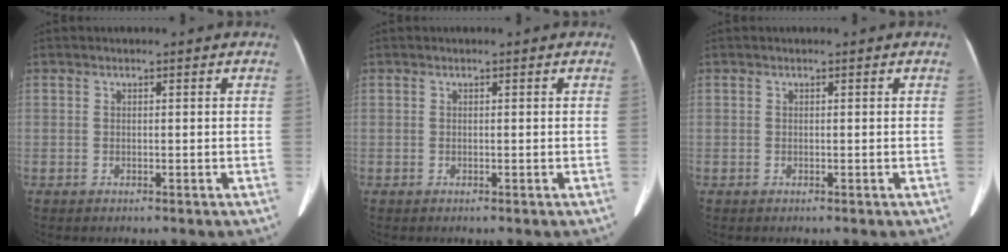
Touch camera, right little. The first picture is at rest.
{"total": 0.0}
{"total": 0.0}